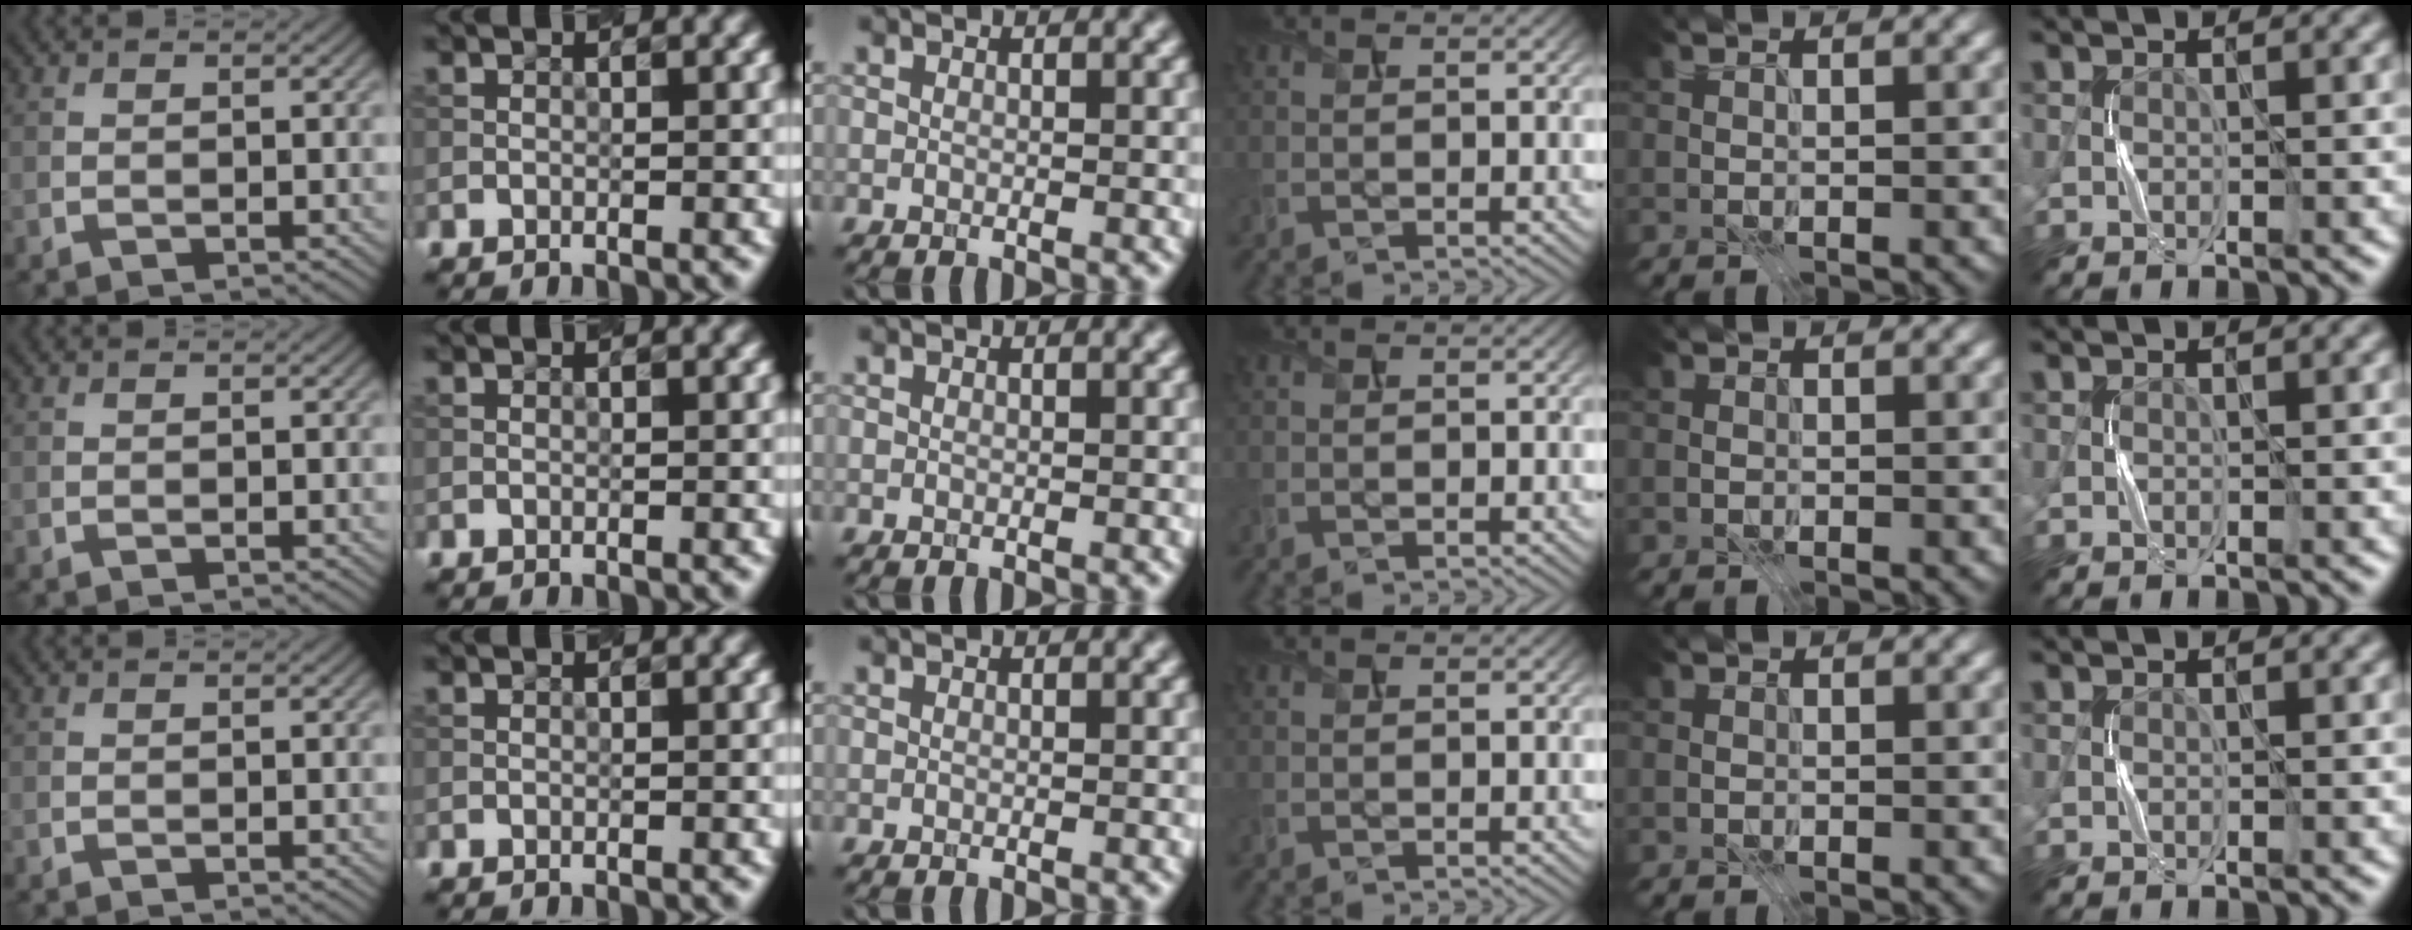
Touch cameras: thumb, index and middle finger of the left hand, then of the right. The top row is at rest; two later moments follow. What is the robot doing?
{"motion": "press", "object": "sticker"}